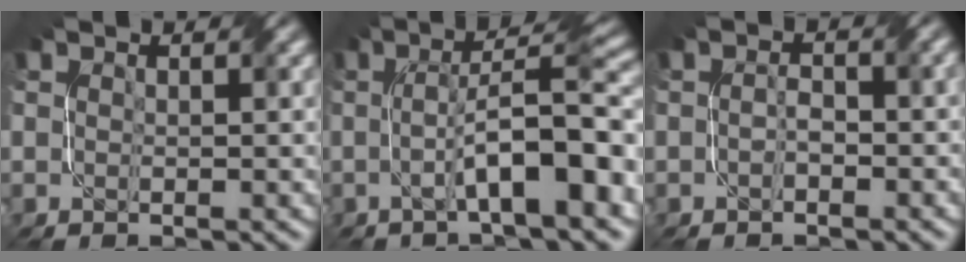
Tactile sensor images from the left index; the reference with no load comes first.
{"total": 9.0, "force": [-1.6, 1.9, 8.6], "torque": [-0.123, 0.020, -0.029]}
{"total": 1.7, "force": [-0.7, 0.8, 1.2], "torque": [-0.023, 0.002, -0.013]}